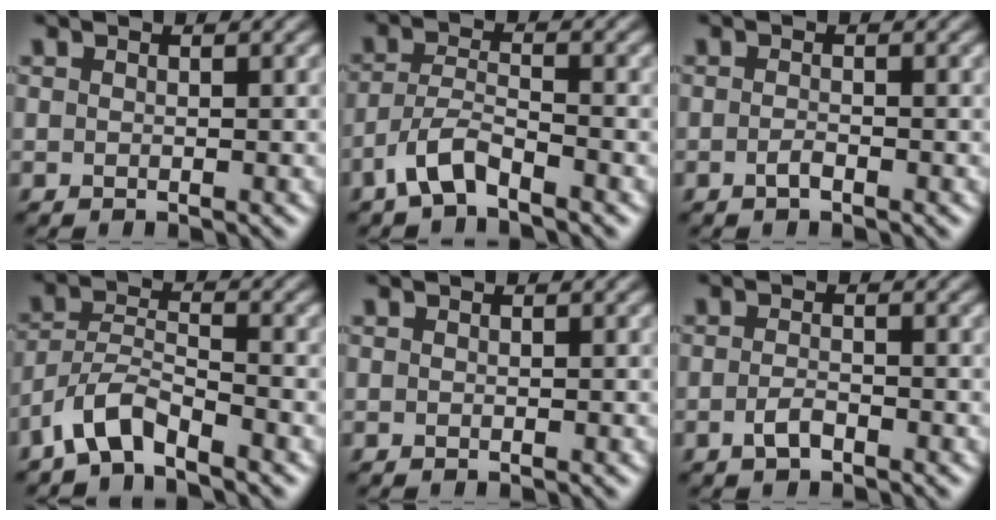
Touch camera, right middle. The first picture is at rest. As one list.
[{"total": 3.6, "force": [-2.5, 1.0, 2.3], "torque": [-0.052, 0.008, -0.058]}, {"total": 1.0, "force": [-0.6, 0.3, 0.7], "torque": [-0.018, 0.001, -0.012]}, {"total": 4.2, "force": [-3.3, 1.2, 2.3], "torque": [-0.046, 0.007, -0.074]}, {"total": 0.0}, {"total": 1.6, "force": [-0.9, 0.7, 1.1], "torque": [-0.026, 0.000, -0.021]}]